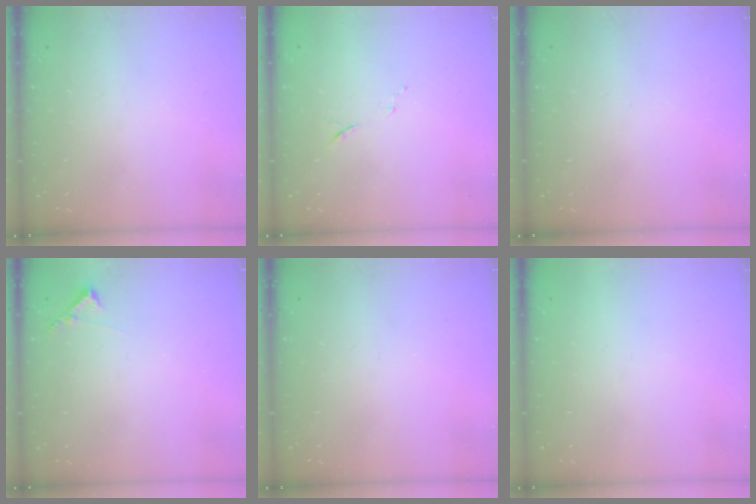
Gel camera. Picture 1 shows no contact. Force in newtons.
{"total": 5.5, "press": 5.4, "slide": 1.1}
{"total": 0.0}
{"total": 6.4, "press": 6.4, "slide": 0.5}
{"total": 0.0}
{"total": 1.5, "press": 1.5, "slide": 0.1}